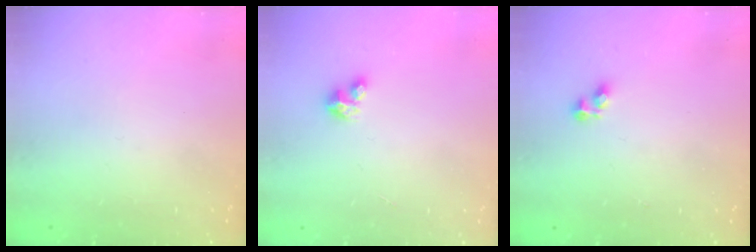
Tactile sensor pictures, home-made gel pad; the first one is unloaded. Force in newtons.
{"total": 4.1, "press": 4.0, "slide": 0.3}
{"total": 2.8, "press": 2.8, "slide": 0.3}